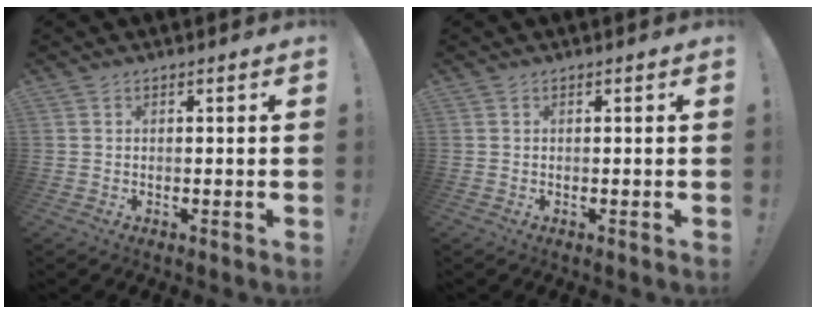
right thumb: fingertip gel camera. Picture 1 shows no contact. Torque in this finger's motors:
{"motor_torque": [0.00, 0.00, 0.00, 0.00, 0.03]}